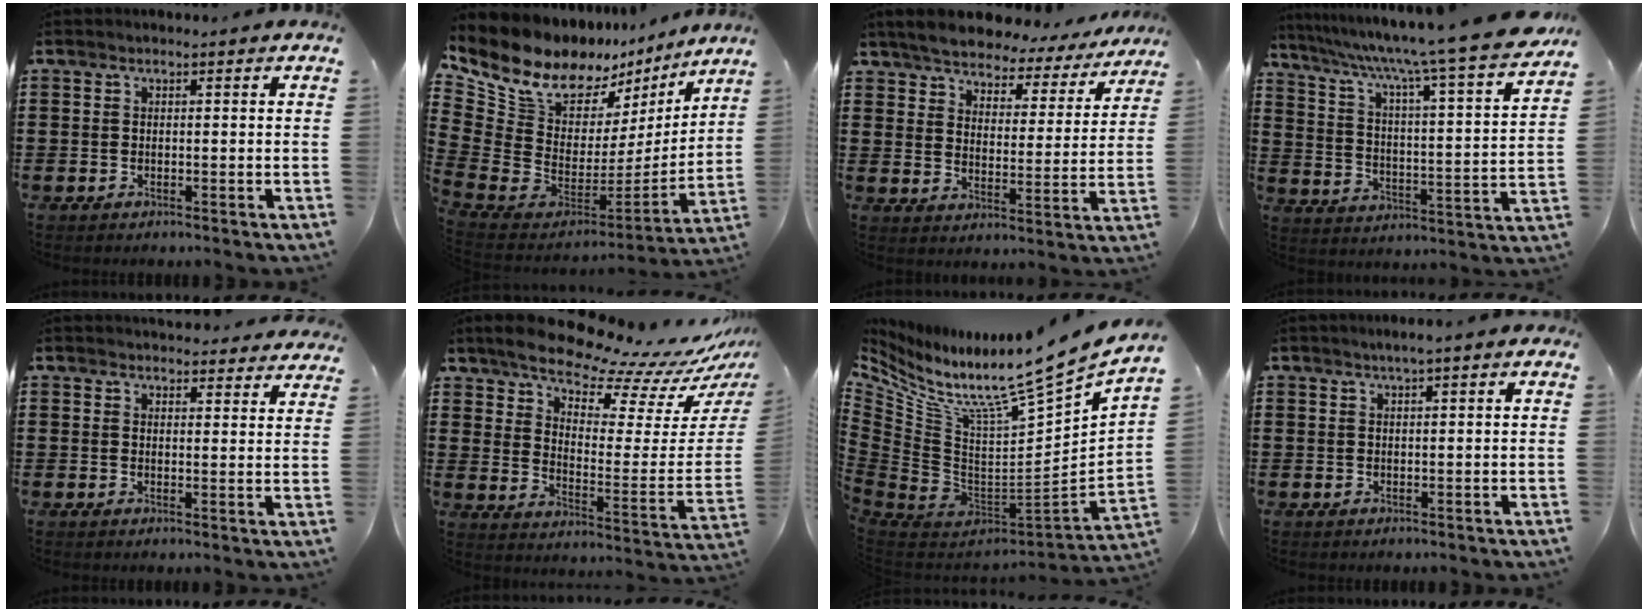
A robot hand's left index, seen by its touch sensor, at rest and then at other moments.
{"total": 10.4, "force": [8.0, 5.7, 3.4], "torque": [-0.107, -0.072, 0.144]}
{"total": 5.0, "force": [4.9, 0.8, 0.8], "torque": [-0.045, -0.034, 0.081]}
{"total": 8.9, "force": [7.3, -0.7, 5.0], "torque": [-0.118, -0.066, 0.108]}
{"total": 3.3, "force": [3.3, 0.5, 0.3], "torque": [-0.006, -0.012, 0.061]}
{"total": 10.2, "force": [9.8, 1.0, 2.7], "torque": [-0.072, -0.094, 0.164]}
{"total": 10.2, "force": [8.6, 0.1, 5.5], "torque": [-0.122, -0.091, 0.133]}
{"total": 1.2, "force": [0.5, 0.0, 1.1], "torque": [-0.020, 0.000, 0.009]}